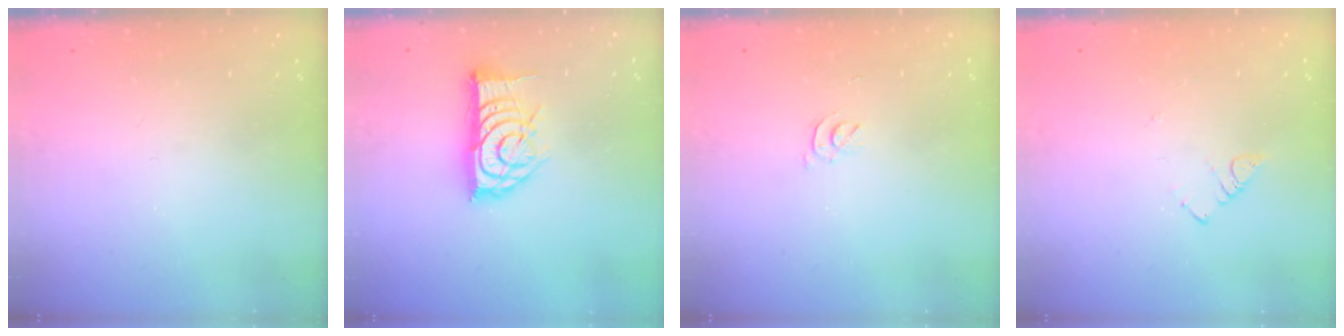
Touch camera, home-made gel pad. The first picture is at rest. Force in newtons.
{"total": 15.6, "press": 15.6, "slide": 0.3}
{"total": 2.9, "press": 2.9, "slide": 0.5}
{"total": 3.0, "press": 2.9, "slide": 0.4}